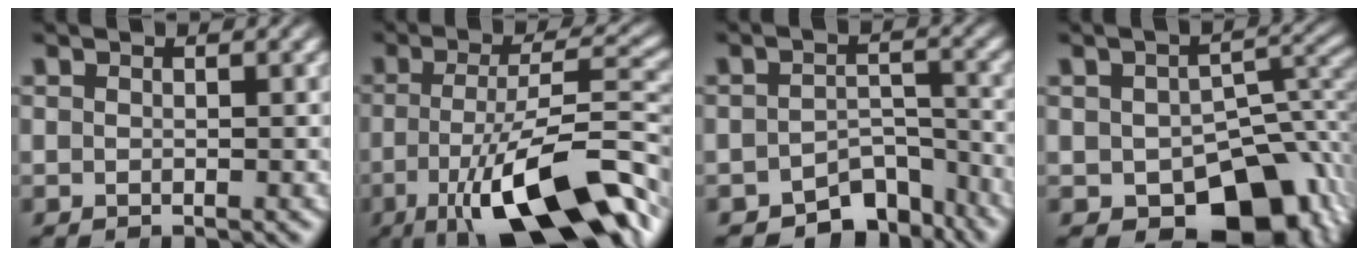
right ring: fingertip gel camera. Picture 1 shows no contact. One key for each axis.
{"total": 13.3, "fx": -6.1, "fy": 4.0, "fz": 11.1, "tx": -0.161, "ty": -0.023, "tz": -0.073}
{"total": 7.7, "fx": -6.6, "fy": 3.2, "fz": 2.6, "tx": -0.012, "ty": -0.012, "tz": -0.098}
{"total": 13.5, "fx": -5.6, "fy": 8.6, "fz": 8.8, "tx": -0.107, "ty": -0.045, "tz": -0.058}